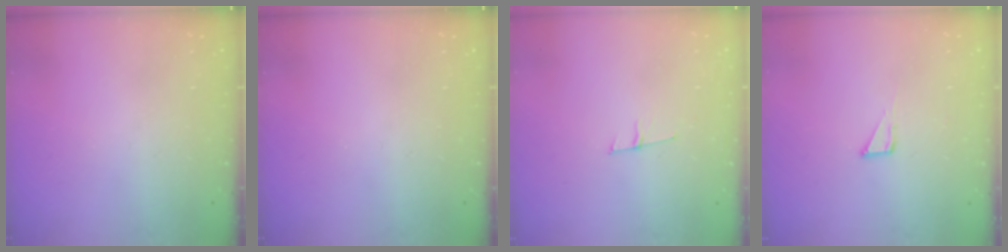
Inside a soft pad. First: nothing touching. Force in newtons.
{"total": 0.0}
{"total": 5.3, "press": 4.5, "slide": 2.9}
{"total": 2.7, "press": 2.7, "slide": 0.2}